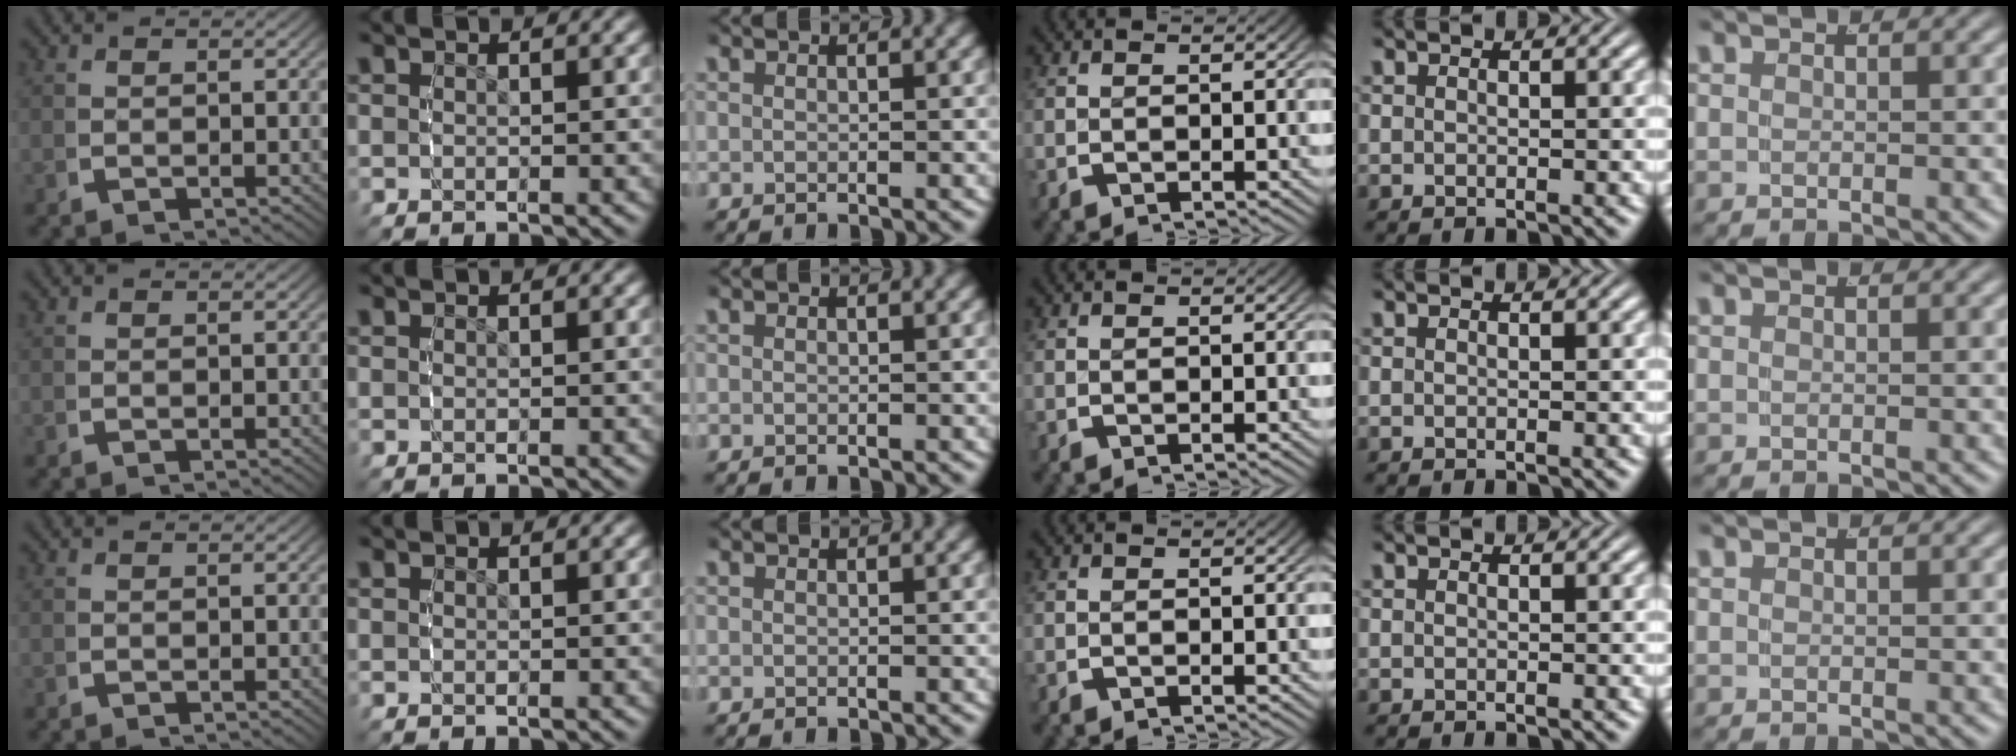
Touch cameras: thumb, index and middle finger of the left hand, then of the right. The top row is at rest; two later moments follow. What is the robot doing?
{"motion": "grasp_and_lifting", "object": "ethernet cable"}